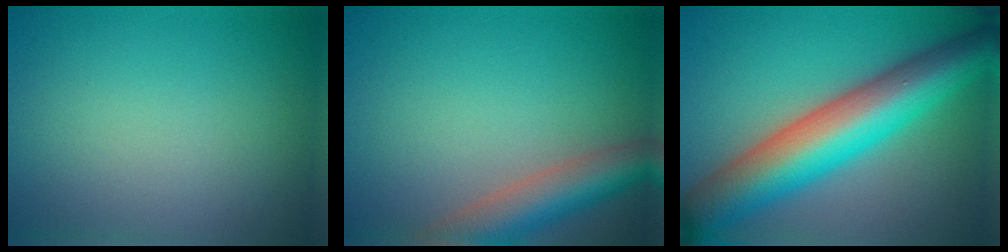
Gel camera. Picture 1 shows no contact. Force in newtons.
{"total": 6.2, "press": 6.2, "slide": 0.5}
{"total": 11.8, "press": 11.7, "slide": 0.2}